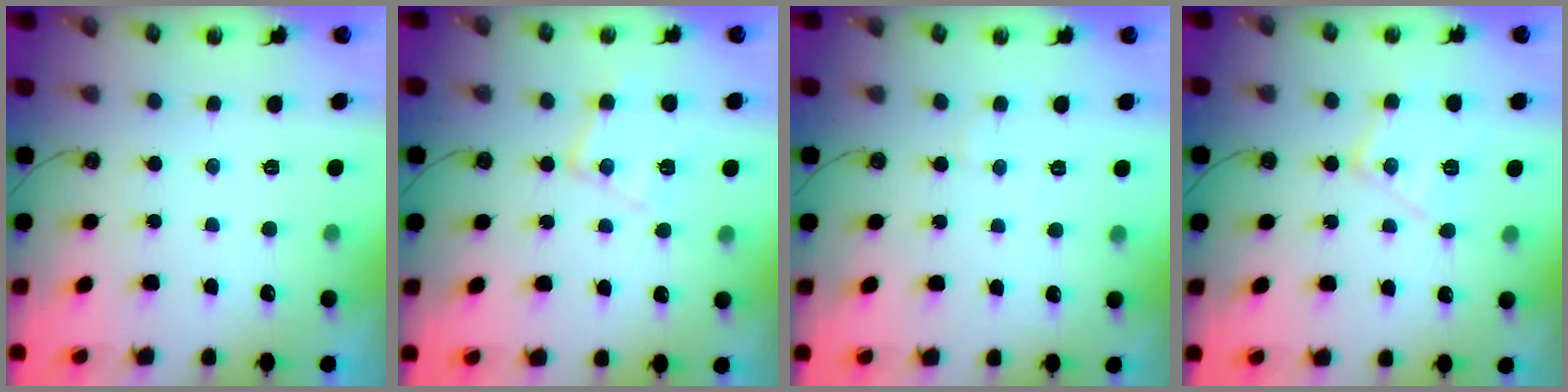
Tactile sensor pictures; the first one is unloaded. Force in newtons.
{"total": 12.3, "press": 12.3, "slide": 0.7}
{"total": 2.6, "press": 2.5, "slide": 0.5}
{"total": 11.0, "press": 11.0, "slide": 0.5}